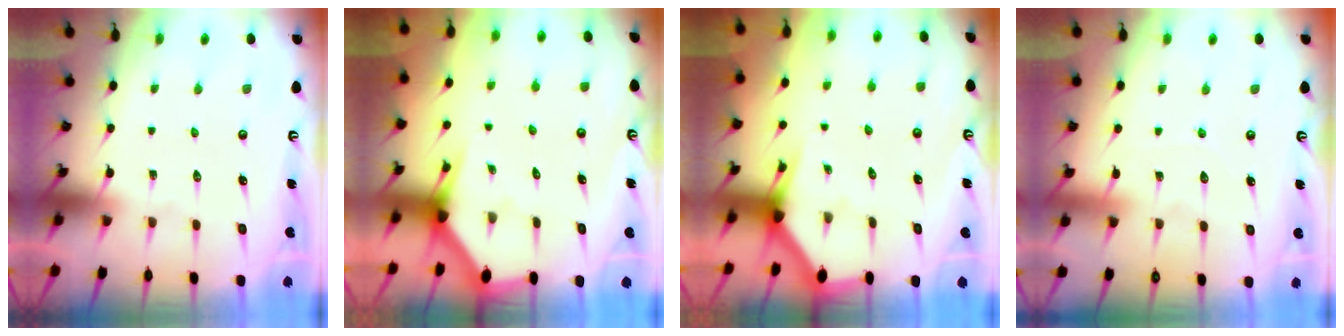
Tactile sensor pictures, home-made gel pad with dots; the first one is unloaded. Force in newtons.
{"total": 2.8, "press": 2.8, "slide": 0.1}
{"total": 3.1, "press": 3.1, "slide": 0.1}
{"total": 4.2, "press": 4.2, "slide": 0.4}